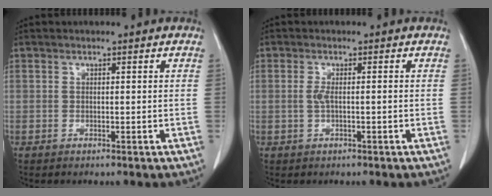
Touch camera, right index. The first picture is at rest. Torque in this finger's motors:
{"motor_torque": [-0.04, 0.00, 0.02, 0.01]}